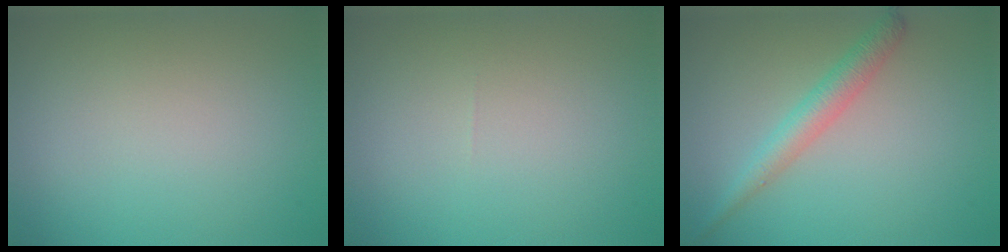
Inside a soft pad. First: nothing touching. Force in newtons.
{"total": 0.0}
{"total": 2.7, "press": 2.7, "slide": 0.1}